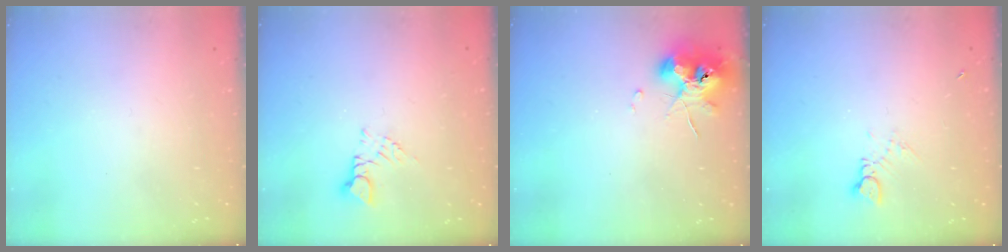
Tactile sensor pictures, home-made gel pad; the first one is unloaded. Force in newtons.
{"total": 3.0, "press": 3.0, "slide": 0.4}
{"total": 10.1, "press": 10.0, "slide": 1.4}
{"total": 3.0, "press": 2.9, "slide": 0.4}